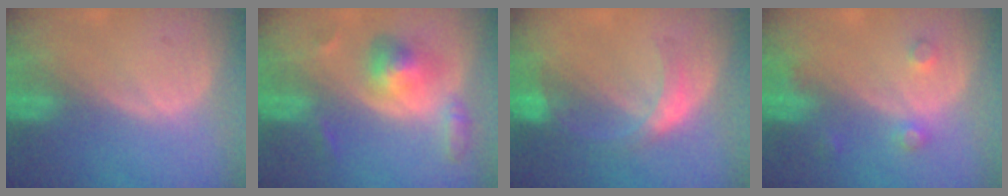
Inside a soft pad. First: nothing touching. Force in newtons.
{"total": 6.0, "press": 6.0, "slide": 0.2}
{"total": 5.3, "press": 4.9, "slide": 2.1}
{"total": 2.6, "press": 2.6, "slide": 0.3}